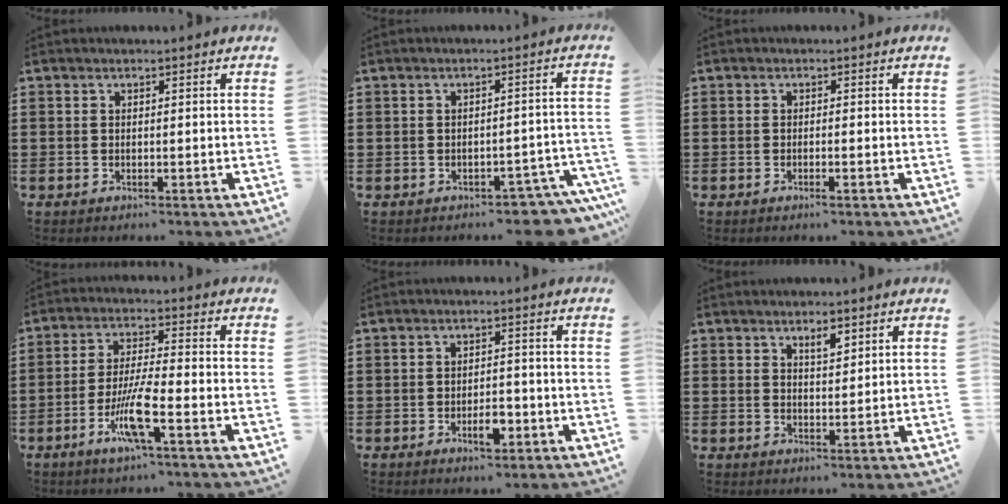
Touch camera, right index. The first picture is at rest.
{"total": 3.1, "force": [-3.0, 0.7, 0.6], "torque": [-0.014, 0.004, -0.062]}
{"total": 0.9, "force": [-0.5, 0.0, 0.8], "torque": [-0.015, -0.004, -0.009]}
{"total": 8.2, "force": [-3.7, 1.0, 7.3], "torque": [-0.149, -0.011, -0.071]}
{"total": 4.0, "force": [-1.8, 1.6, 3.2], "torque": [-0.053, 0.006, -0.030]}
{"total": 2.5, "force": [1.8, 0.9, 1.5], "torque": [-0.025, 0.000, 0.029]}